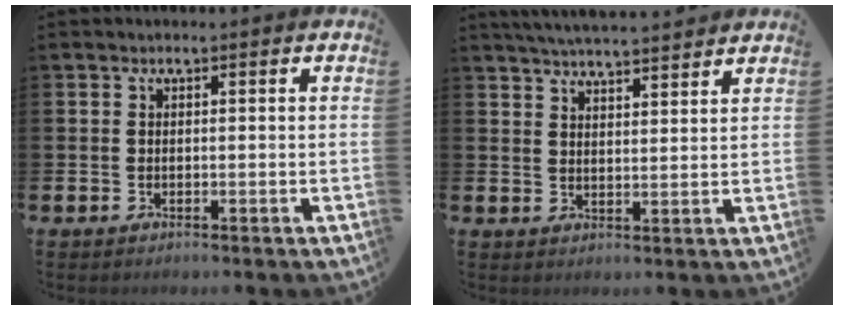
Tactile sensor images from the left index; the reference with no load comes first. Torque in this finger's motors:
{"motor_torque": [0.96, -1.18, 0.65, 0.18]}